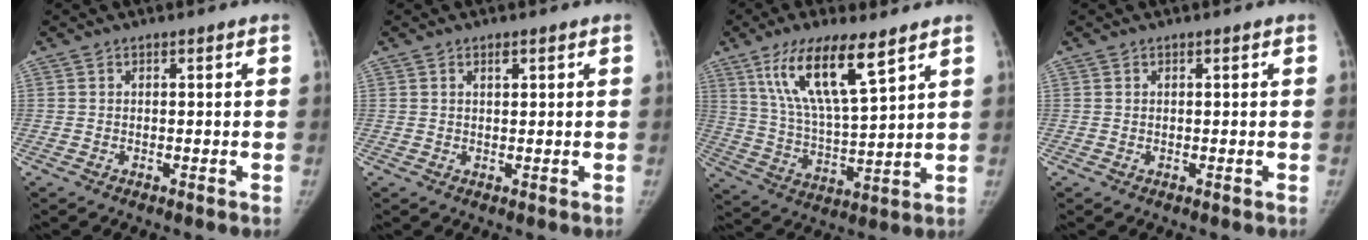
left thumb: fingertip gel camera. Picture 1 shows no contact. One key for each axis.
{"total": 1.4, "fx": 0.8, "fy": 0.6, "fz": 1.0, "tx": -0.014, "ty": -0.003, "tz": 0.013}
{"total": 15.3, "fx": 8.6, "fy": 3.9, "fz": 12.1, "tx": -0.216, "ty": -0.037, "tz": 0.168}
{"total": 0.0}